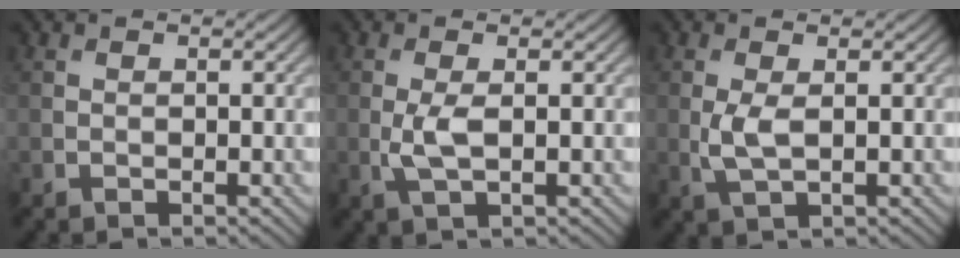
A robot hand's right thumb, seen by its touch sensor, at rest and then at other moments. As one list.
[{"total": 3.0, "force": [-0.1, 0.9, 2.9], "torque": [-0.071, -0.001, -0.001]}, {"total": 2.9, "force": [0.2, 1.0, 2.7], "torque": [-0.068, -0.002, 0.006]}]